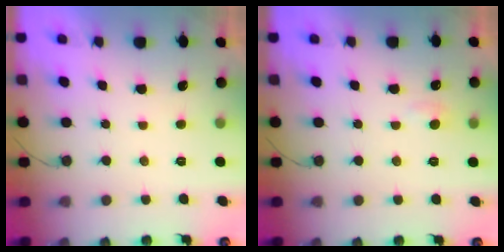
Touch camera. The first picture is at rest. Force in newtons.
{"total": 4.1, "press": 4.1, "slide": 0.5}